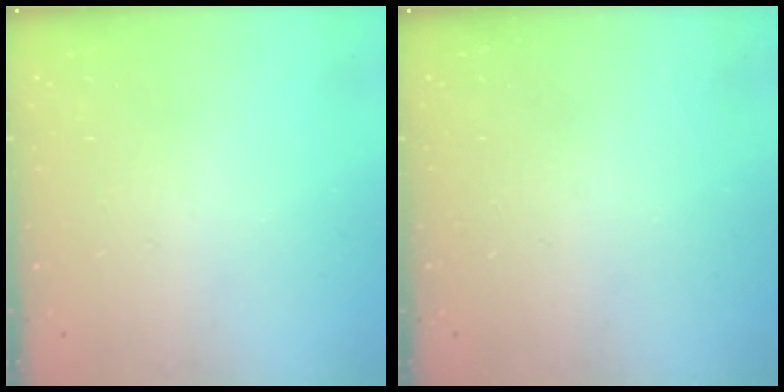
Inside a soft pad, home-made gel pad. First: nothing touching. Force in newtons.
{"total": 0.0}